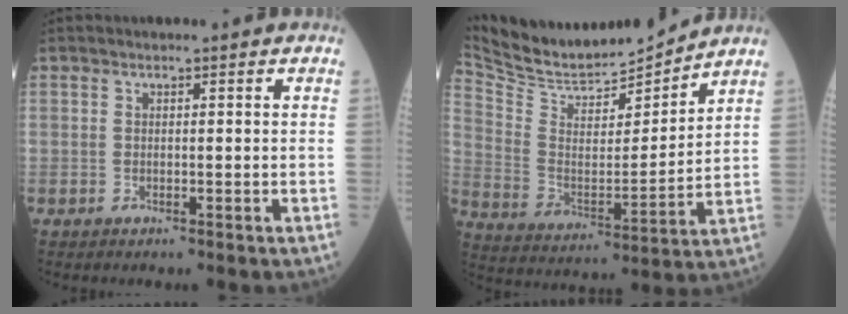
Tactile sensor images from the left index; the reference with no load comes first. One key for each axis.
{"total": 13.7, "fx": 13.4, "fy": 1.6, "fz": 2.1, "tx": -0.059, "ty": -0.011, "tz": 0.248}